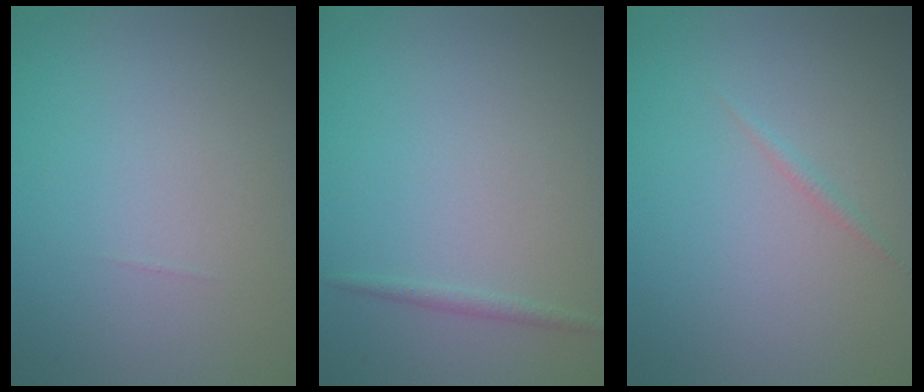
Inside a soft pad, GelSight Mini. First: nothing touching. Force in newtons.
{"total": 0.8, "press": 0.8, "slide": 0.1}
{"total": 0.6, "press": 0.6, "slide": 0.0}